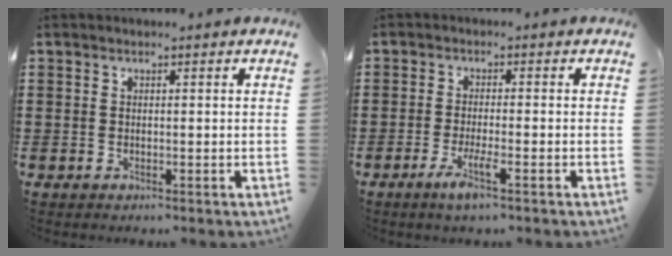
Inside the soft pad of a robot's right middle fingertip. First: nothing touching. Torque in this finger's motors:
{"motor_torque": [0.96, -0.57, 0.28, 0.07]}